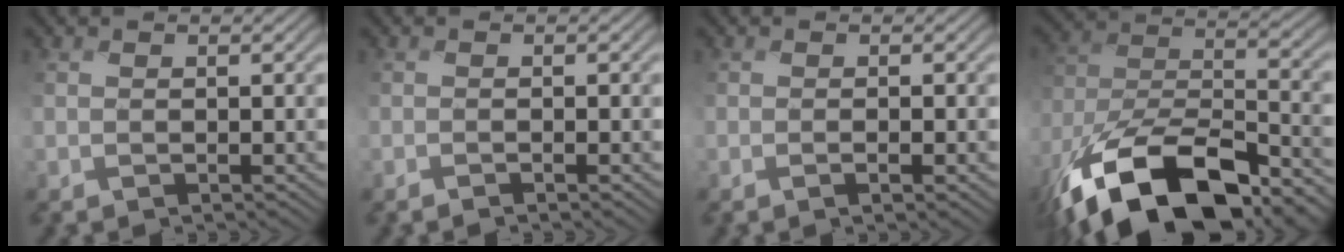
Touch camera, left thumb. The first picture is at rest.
{"total": 1.0, "force": [-0.7, 0.1, 0.7], "torque": [-0.012, 0.002, -0.015]}
{"total": 1.8, "force": [-0.6, 0.3, 1.7], "torque": [-0.030, 0.001, -0.012]}
{"total": 19.2, "force": [-12.5, 8.7, 11.8], "torque": [-0.265, -0.047, -0.206]}